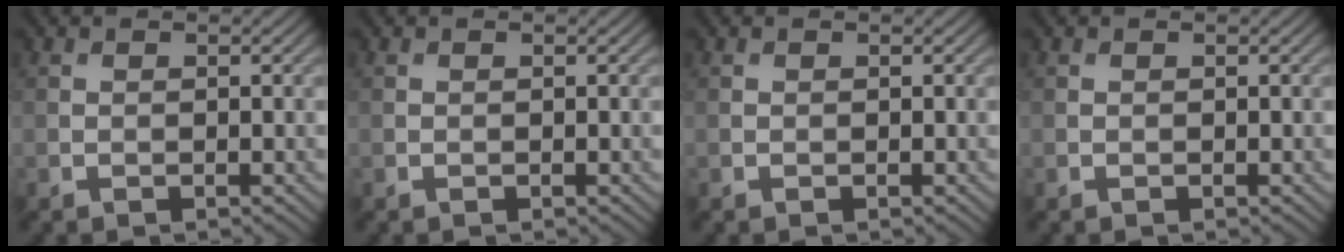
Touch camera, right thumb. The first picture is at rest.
{"total": 0.0}
{"total": 0.0}
{"total": 0.0}